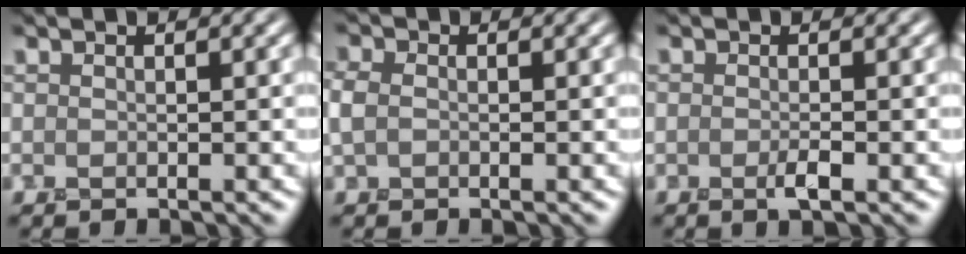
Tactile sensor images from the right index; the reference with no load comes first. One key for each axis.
{"total": 1.0, "fx": 0.1, "fy": 1.0, "fz": 0.4, "tx": -0.014, "ty": 0.008, "tz": -0.004}
{"total": 0.7, "fx": -0.4, "fy": 0.0, "fz": 0.6, "tx": -0.015, "ty": -0.001, "tz": -0.008}